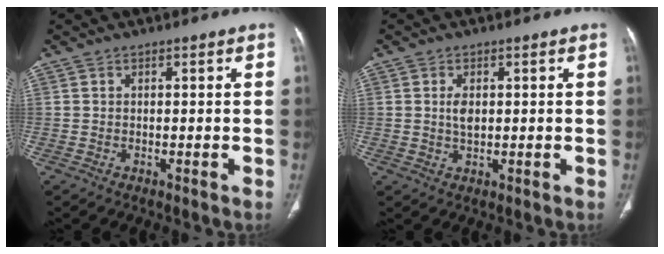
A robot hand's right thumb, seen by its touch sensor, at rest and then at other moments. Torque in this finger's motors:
{"motor_torque": [0.59, 0.51, 0.70, -0.46, 0.01]}